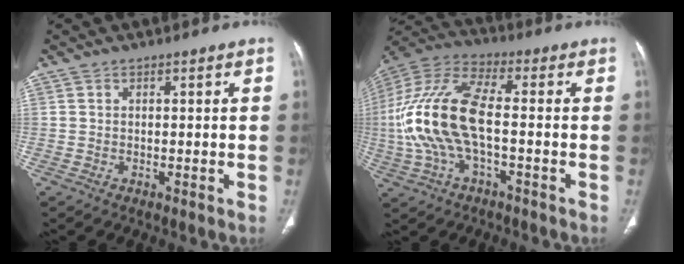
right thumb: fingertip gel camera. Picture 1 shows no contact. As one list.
[{"total": 17.4, "force": [-1.7, 7.4, 15.6], "torque": [-0.346, 0.033, -0.033]}]